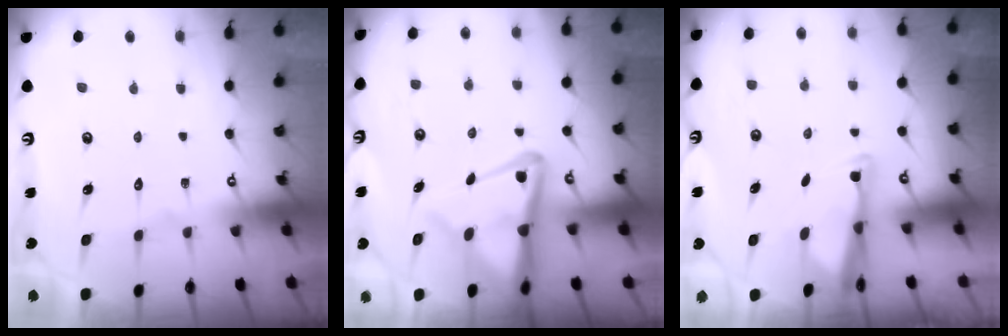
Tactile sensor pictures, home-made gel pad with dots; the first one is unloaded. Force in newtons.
{"total": 11.1, "press": 11.0, "slide": 1.3}
{"total": 2.9, "press": 2.8, "slide": 0.8}